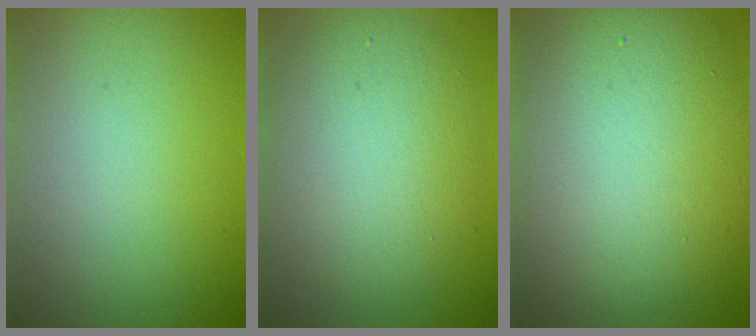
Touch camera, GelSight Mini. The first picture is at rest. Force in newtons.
{"total": 6.2, "press": 6.2, "slide": 0.3}
{"total": 11.6, "press": 11.5, "slide": 0.9}